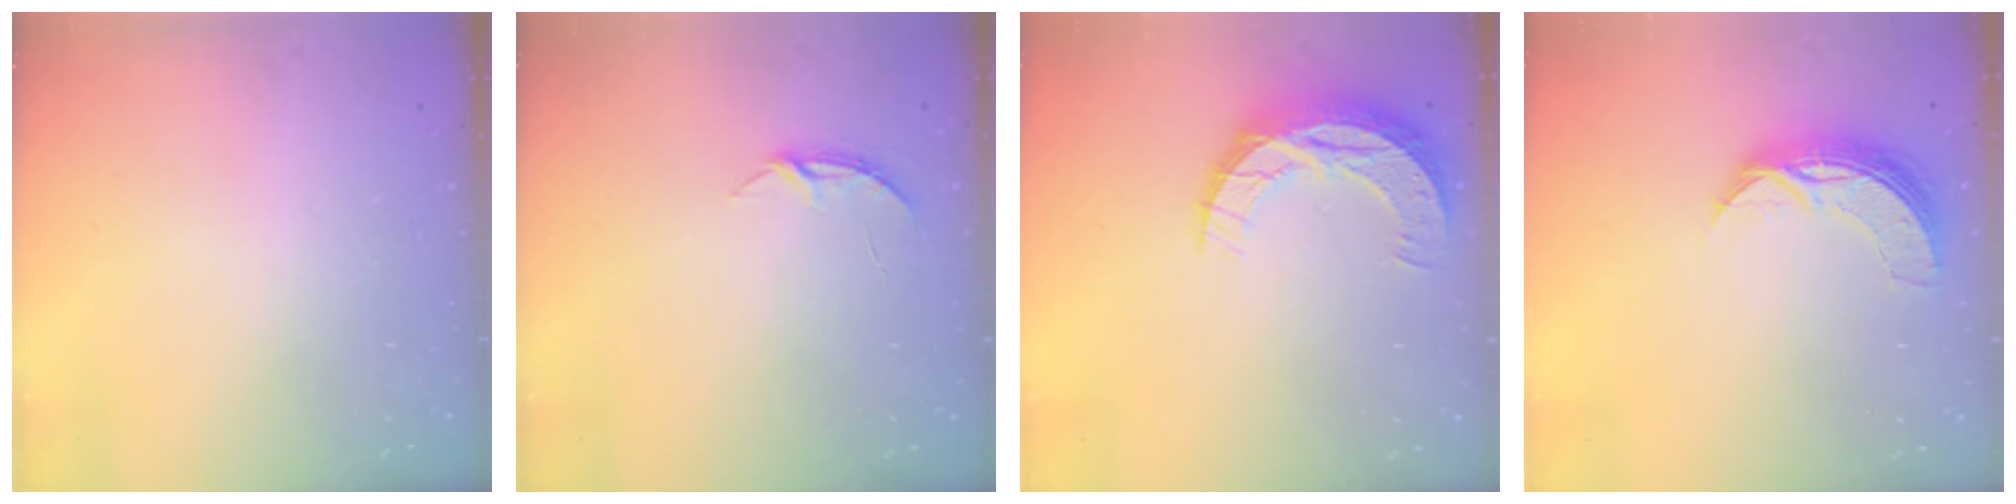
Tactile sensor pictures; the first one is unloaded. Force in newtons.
{"total": 3.7, "press": 3.7, "slide": 0.3}
{"total": 10.4, "press": 10.4, "slide": 0.6}
{"total": 8.9, "press": 8.9, "slide": 0.4}